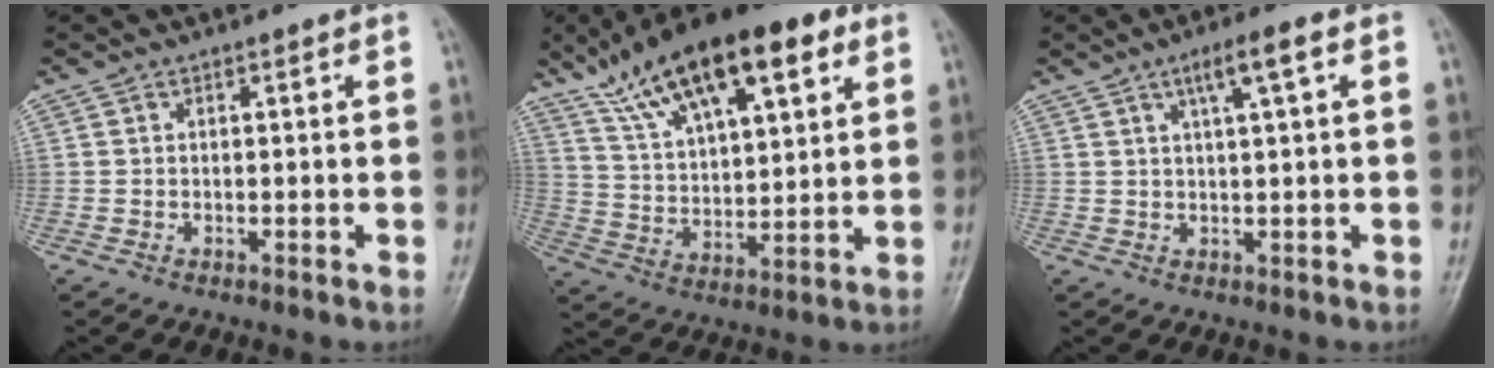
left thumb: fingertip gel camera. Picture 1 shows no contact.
{"total": 21.9, "force": [12.0, 8.5, 16.3], "torque": [-0.250, -0.017, 0.210]}
{"total": 5.5, "force": [2.2, 0.5, 5.0], "torque": [-0.089, 0.007, 0.038]}